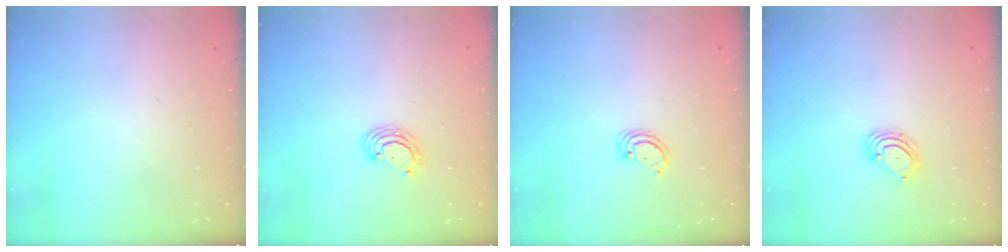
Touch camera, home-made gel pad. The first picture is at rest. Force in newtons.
{"total": 3.1, "press": 3.1, "slide": 0.1}
{"total": 2.6, "press": 2.6, "slide": 0.2}
{"total": 4.0, "press": 4.0, "slide": 0.5}